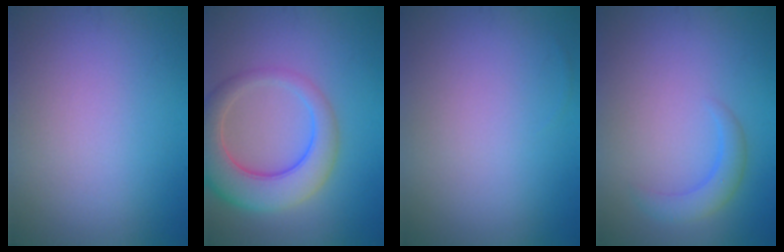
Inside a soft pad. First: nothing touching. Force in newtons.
{"total": 7.2, "press": 7.2, "slide": 0.6}
{"total": 0.0}
{"total": 2.4, "press": 2.4, "slide": 0.1}